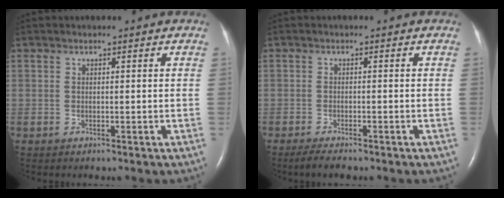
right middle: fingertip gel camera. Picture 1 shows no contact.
{"total": 3.1, "force": [-2.5, 0.6, 1.8], "torque": [-0.036, -0.008, -0.037]}